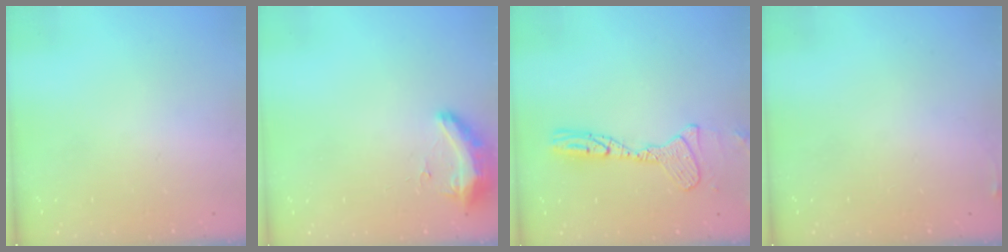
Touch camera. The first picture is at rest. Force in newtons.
{"total": 8.3, "press": 8.2, "slide": 1.2}
{"total": 12.6, "press": 12.5, "slide": 1.4}
{"total": 3.4, "press": 3.3, "slide": 0.5}